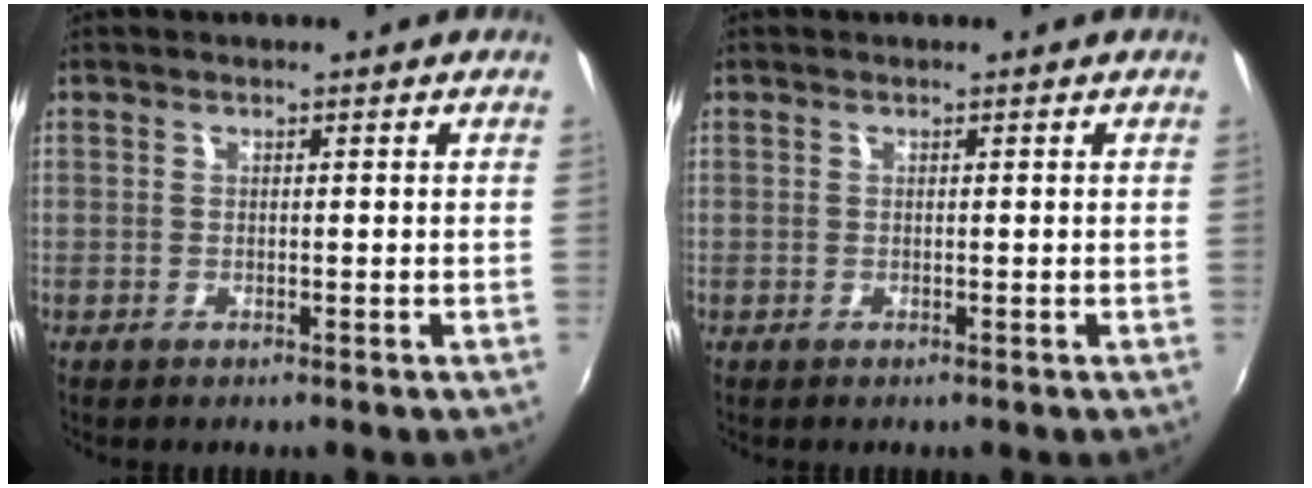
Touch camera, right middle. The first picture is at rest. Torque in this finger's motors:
{"motor_torque": [-0.01, -0.01, -0.01, 0.01]}